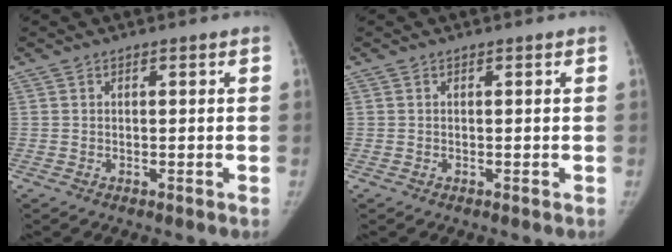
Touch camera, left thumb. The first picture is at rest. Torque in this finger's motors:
{"motor_torque": [0.24, 0.06, -0.30, 0.06, 0.08]}